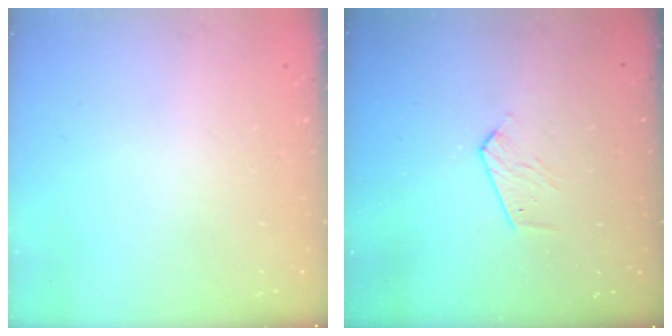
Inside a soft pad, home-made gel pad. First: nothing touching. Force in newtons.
{"total": 4.8, "press": 4.8, "slide": 0.5}